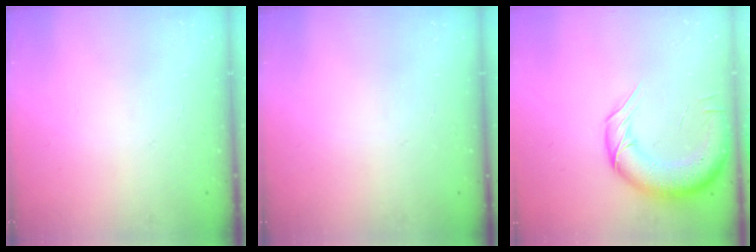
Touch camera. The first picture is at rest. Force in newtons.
{"total": 0.0}
{"total": 13.9, "press": 13.4, "slide": 3.7}